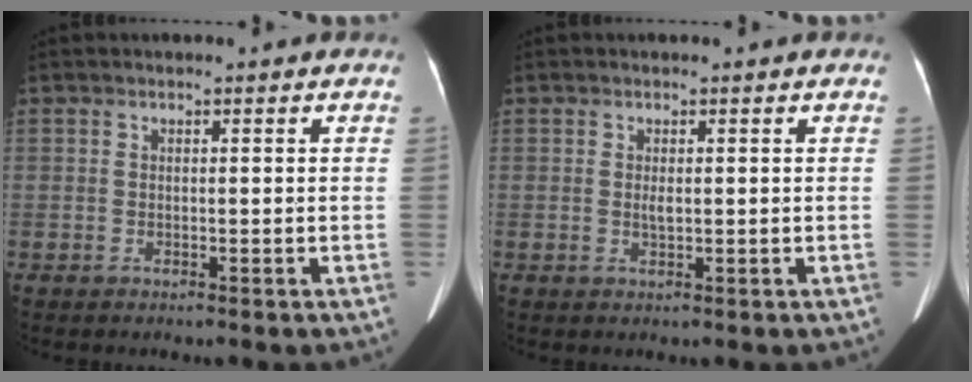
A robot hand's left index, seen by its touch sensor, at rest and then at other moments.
{"total": 1.0, "force": [0.0, 0.3, 1.0], "torque": [-0.022, -0.002, 0.001]}